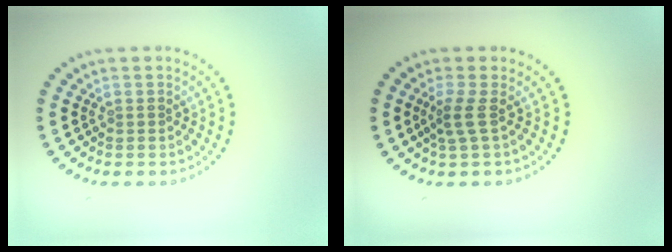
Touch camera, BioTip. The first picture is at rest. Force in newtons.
{"total": 1.9, "press": 1.2, "slide": 1.5}